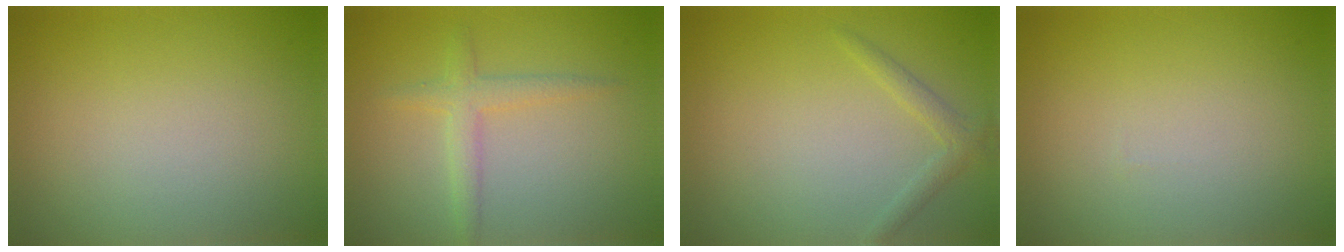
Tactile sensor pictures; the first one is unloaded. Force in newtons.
{"total": 2.2, "press": 2.2, "slide": 0.0}
{"total": 1.4, "press": 1.4, "slide": 0.1}
{"total": 0.0}